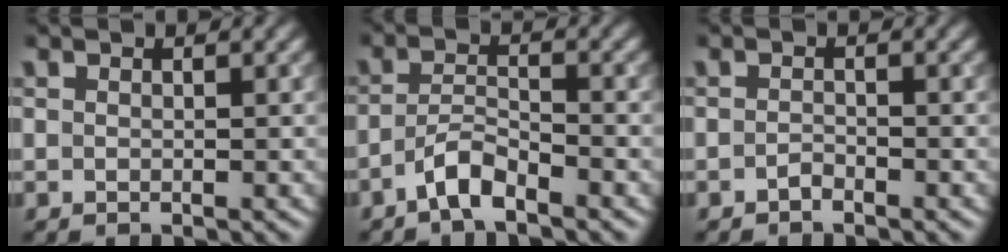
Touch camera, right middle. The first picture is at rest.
{"total": 2.8, "force": [-2.1, 0.6, 1.7], "torque": [-0.034, 0.008, -0.047]}
{"total": 0.7, "force": [-0.6, 0.2, 0.3], "torque": [-0.006, 0.002, -0.014]}